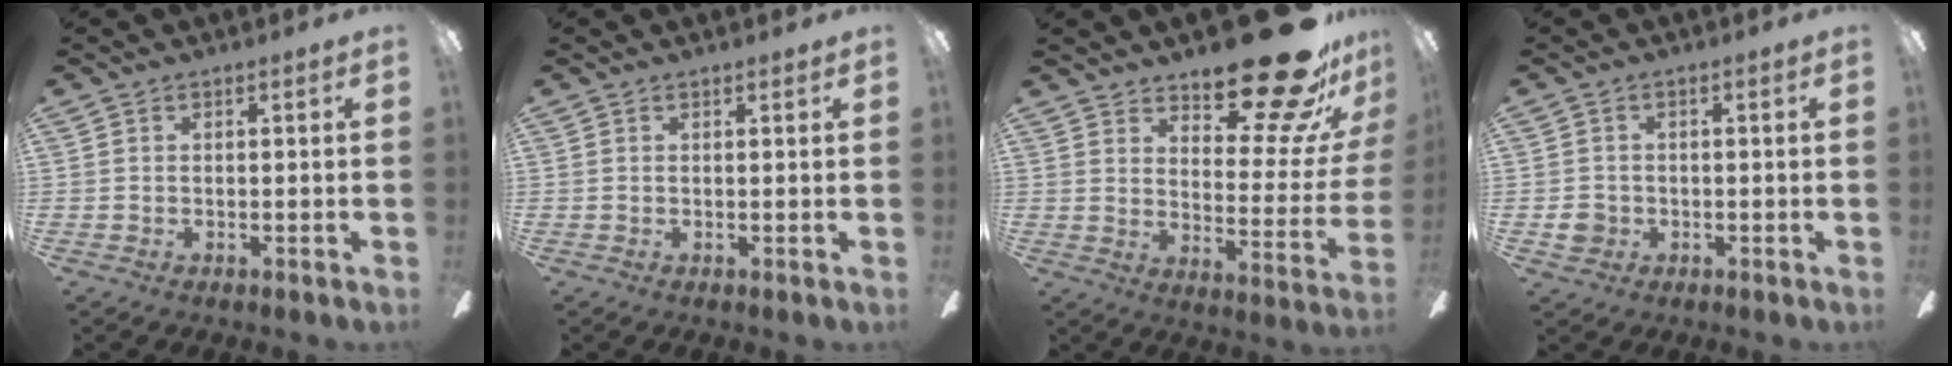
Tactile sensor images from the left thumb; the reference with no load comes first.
{"total": 0.7, "force": [0.6, 0.0, 0.3], "torque": [0.001, -0.003, 0.009]}
{"total": 24.6, "force": [17.5, 9.0, 14.7], "torque": [-0.176, -0.117, 0.280]}
{"total": 3.4, "force": [-0.5, 3.1, 1.2], "torque": [-0.012, 0.004, -0.009]}